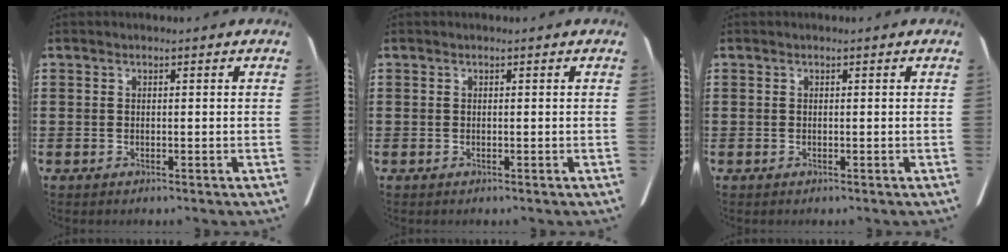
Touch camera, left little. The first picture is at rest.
{"total": 0.0}
{"total": 0.0}